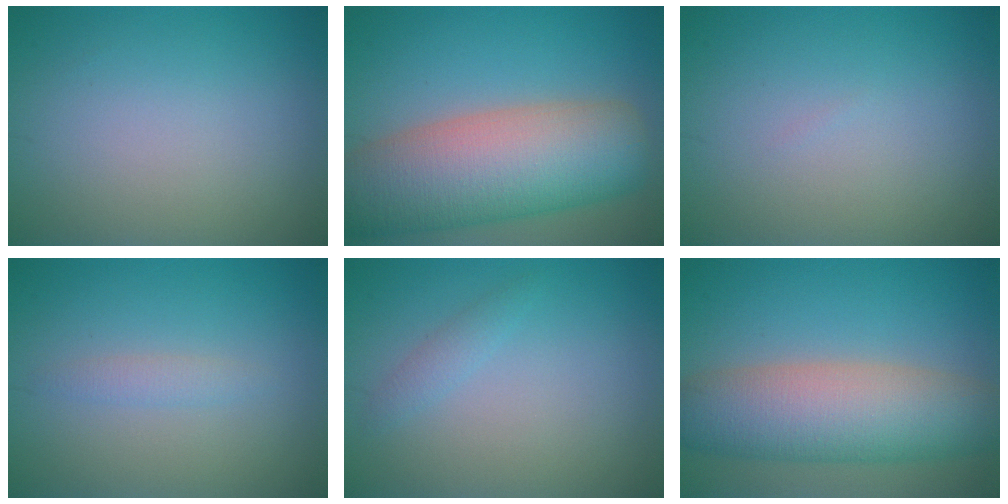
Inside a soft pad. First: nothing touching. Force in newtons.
{"total": 12.1, "press": 12.1, "slide": 0.7}
{"total": 0.0}
{"total": 1.2, "press": 1.2, "slide": 0.0}
{"total": 1.1, "press": 1.1, "slide": 0.1}
{"total": 8.9, "press": 8.9, "slide": 0.5}